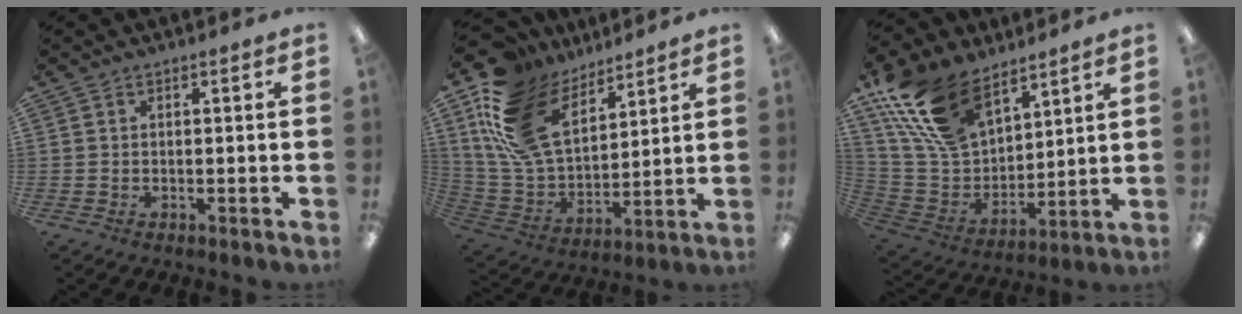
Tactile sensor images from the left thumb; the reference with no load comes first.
{"total": 20.7, "force": [10.6, 12.9, 12.2], "torque": [-0.277, -0.049, 0.200]}
{"total": 21.1, "force": [13.8, 11.5, 11.1], "torque": [-0.246, -0.055, 0.261]}